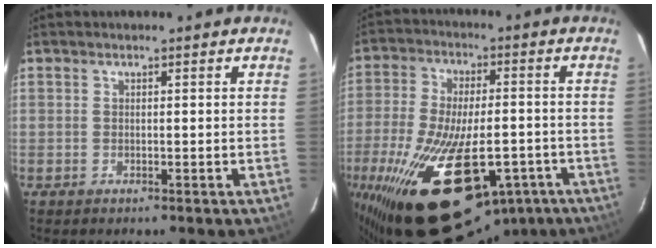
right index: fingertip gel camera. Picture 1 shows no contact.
{"total": 30.3, "force": [-15.2, 14.5, 21.9], "torque": [-0.428, -0.045, -0.223]}